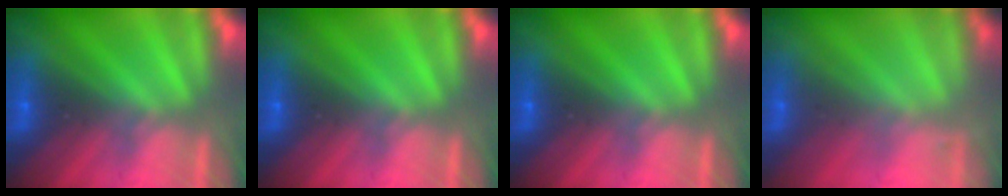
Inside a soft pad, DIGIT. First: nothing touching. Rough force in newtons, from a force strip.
{"total": 0.0}
{"total": 0.0}
{"total": 1.6}